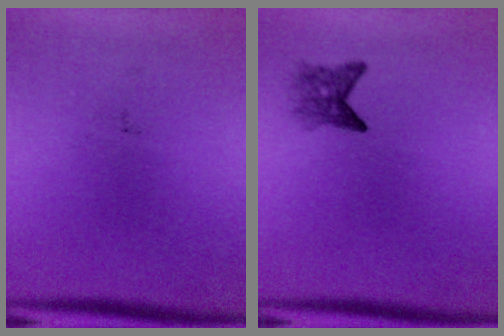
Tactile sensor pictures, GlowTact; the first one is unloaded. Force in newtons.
{"total": 2.2}